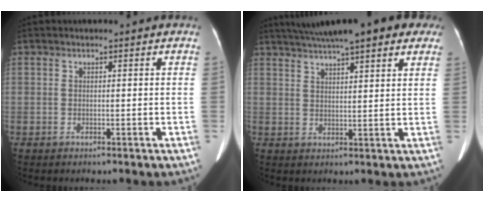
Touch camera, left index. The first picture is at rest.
{"total": 16.7, "force": [12.8, 3.8, 10.1], "torque": [-0.161, 0.055, 0.166]}